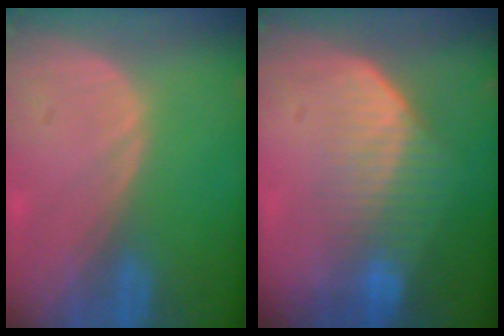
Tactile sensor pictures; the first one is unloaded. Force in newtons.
{"total": 7.5, "press": 6.4, "slide": 3.9}